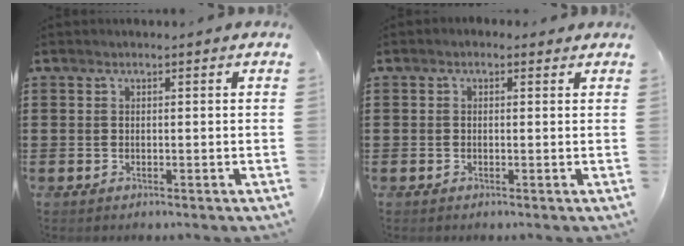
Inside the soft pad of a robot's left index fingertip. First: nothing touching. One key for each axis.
{"total": 0.9, "fx": -0.2, "fy": 0.8, "fz": 0.3, "tx": -0.009, "ty": 0.004, "tz": -0.005}